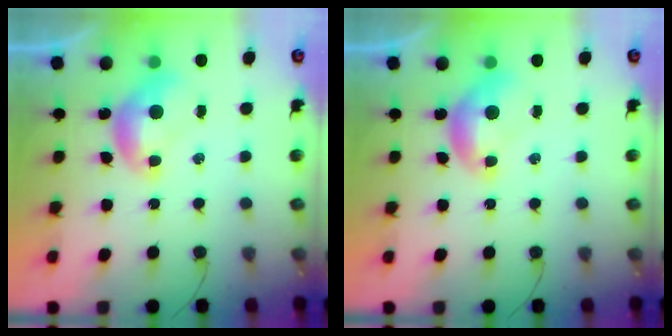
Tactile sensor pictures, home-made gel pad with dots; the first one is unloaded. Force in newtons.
{"total": 0.0}